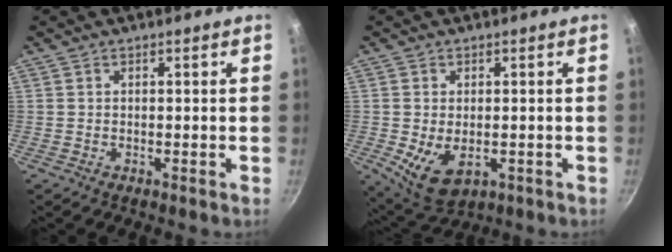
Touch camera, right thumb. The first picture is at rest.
{"total": 8.2, "force": [-1.5, 5.0, 6.3], "torque": [-0.107, -0.020, -0.011]}